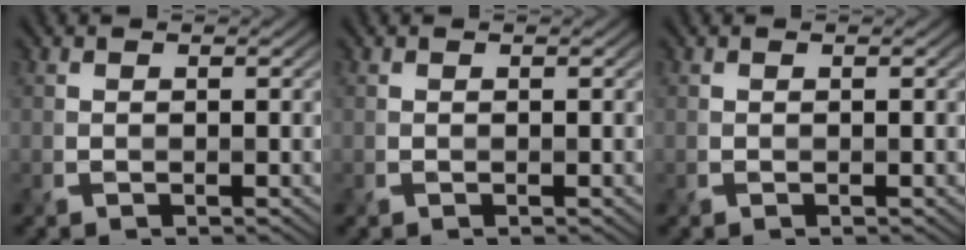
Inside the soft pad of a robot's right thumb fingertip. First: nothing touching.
{"total": 0.0}
{"total": 0.0}